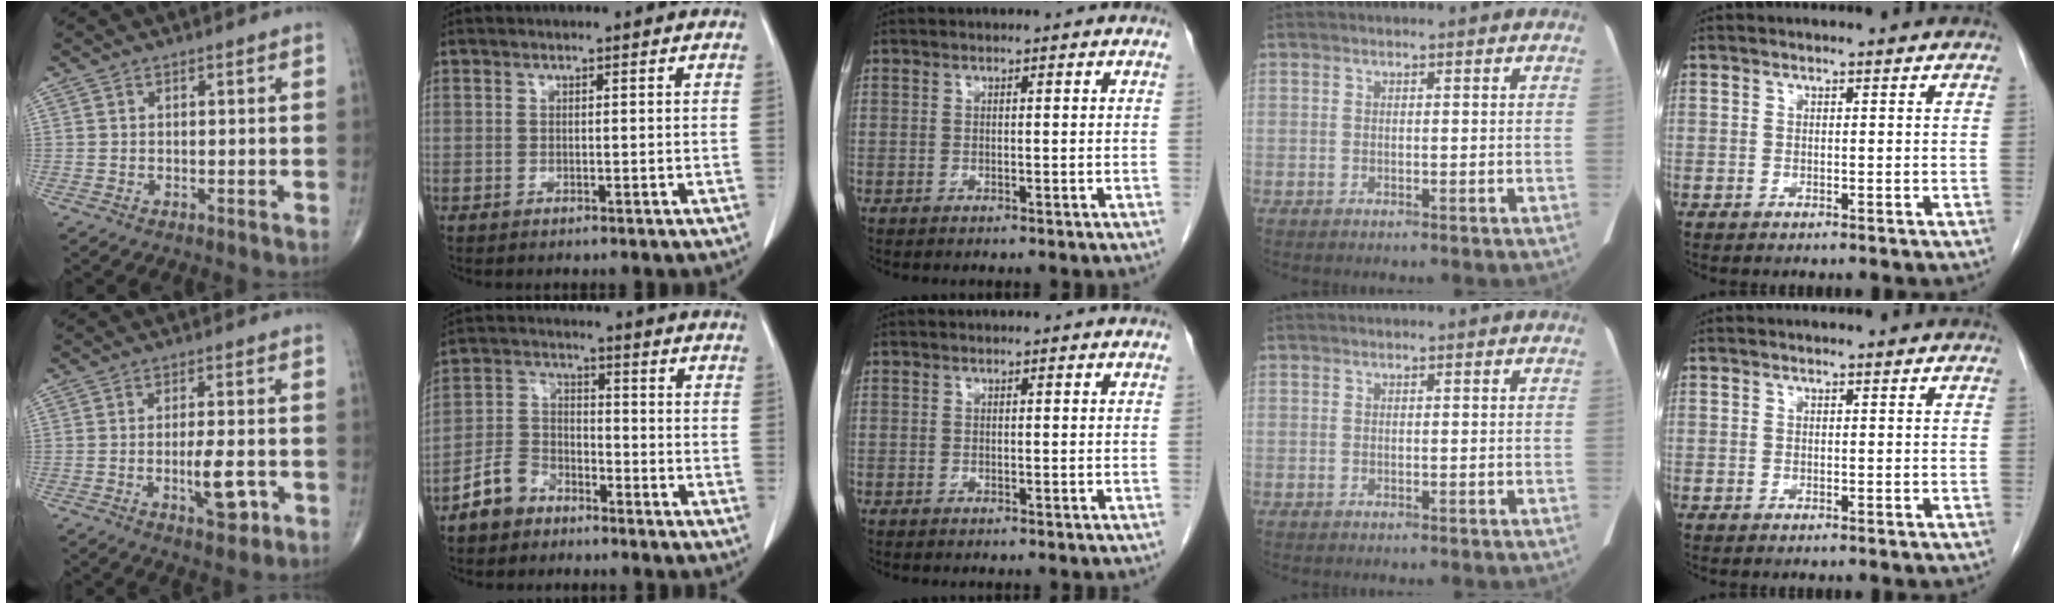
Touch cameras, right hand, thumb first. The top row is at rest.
{"thumb": {"total": 6.7, "force": [-2.0, 2.3, 6.0], "torque": [-0.088, 0.003, -0.025]}, "index": {"total": 6.3, "force": [-4.6, 3.9, 1.7], "torque": [-0.045, 0.009, -0.092]}}